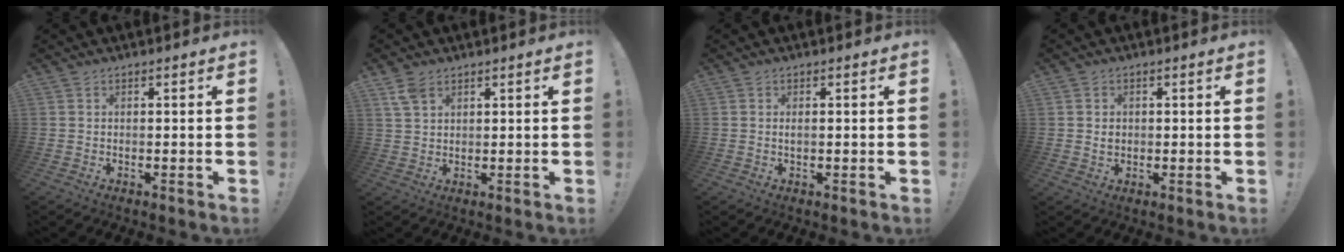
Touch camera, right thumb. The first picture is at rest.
{"total": 4.9, "force": [3.1, 2.6, 2.8], "torque": [-0.047, -0.011, 0.059]}
{"total": 0.6, "force": [0.1, 0.1, 0.6], "torque": [-0.003, -0.003, -0.001]}
{"total": 2.0, "force": [0.1, 1.9, 0.8], "torque": [-0.006, 0.000, 0.000]}